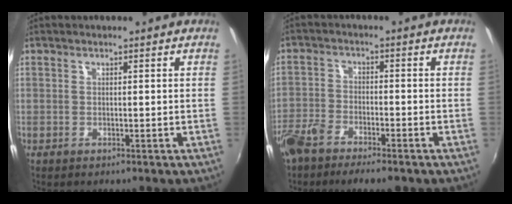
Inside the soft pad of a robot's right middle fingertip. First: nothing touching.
{"total": 8.5, "force": [-6.4, 2.9, 4.8], "torque": [-0.119, -0.019, -0.124]}